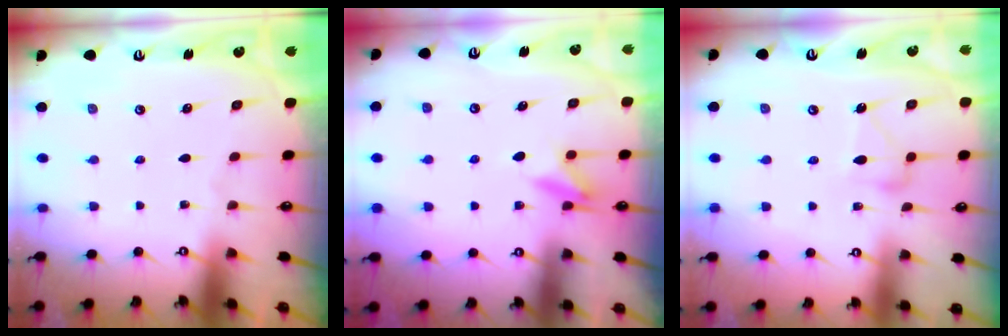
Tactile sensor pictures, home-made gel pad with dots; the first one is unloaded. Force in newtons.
{"total": 8.2, "press": 8.0, "slide": 1.9}
{"total": 11.1, "press": 11.1, "slide": 0.5}